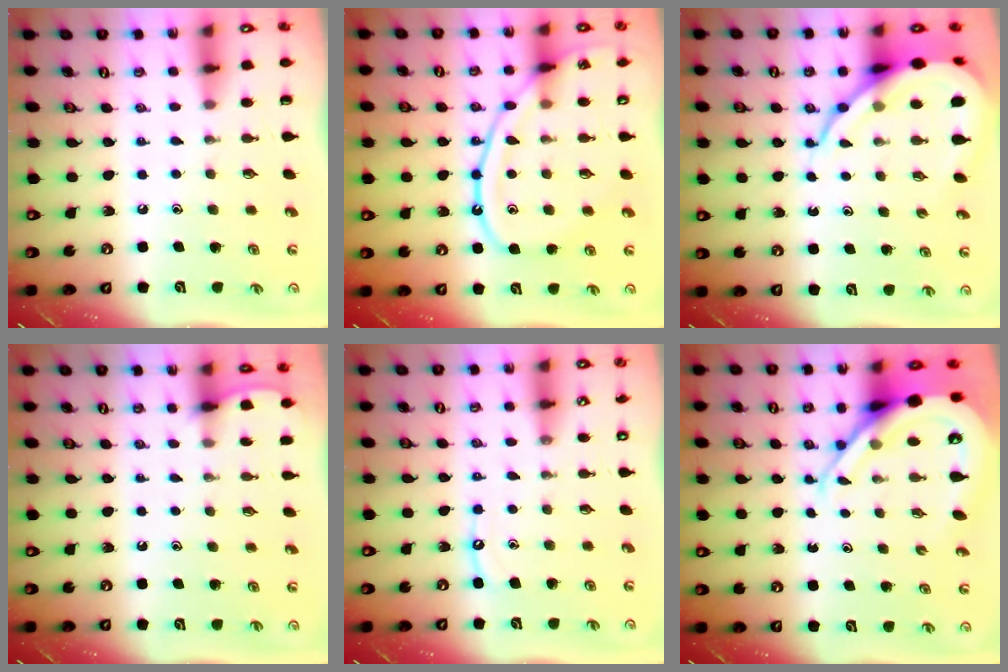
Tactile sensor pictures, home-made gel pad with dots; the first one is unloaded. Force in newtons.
{"total": 14.9, "press": 14.9, "slide": 1.4}
{"total": 12.6, "press": 12.5, "slide": 1.2}
{"total": 2.1, "press": 2.1, "slide": 0.3}
{"total": 5.6, "press": 5.6, "slide": 0.7}
{"total": 12.0, "press": 11.9, "slide": 1.3}